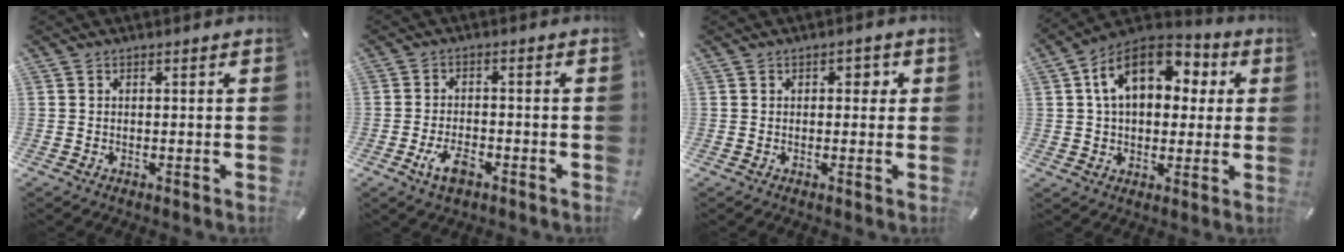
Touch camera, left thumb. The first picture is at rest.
{"total": 5.6, "force": [-2.8, 2.9, 4.0], "torque": [-0.088, 0.009, -0.055]}
{"total": 2.0, "force": [0.2, 1.6, 1.2], "torque": [-0.013, 0.004, -0.005]}
{"total": 15.5, "force": [4.9, 10.8, 9.9], "torque": [-0.174, -0.006, 0.088]}